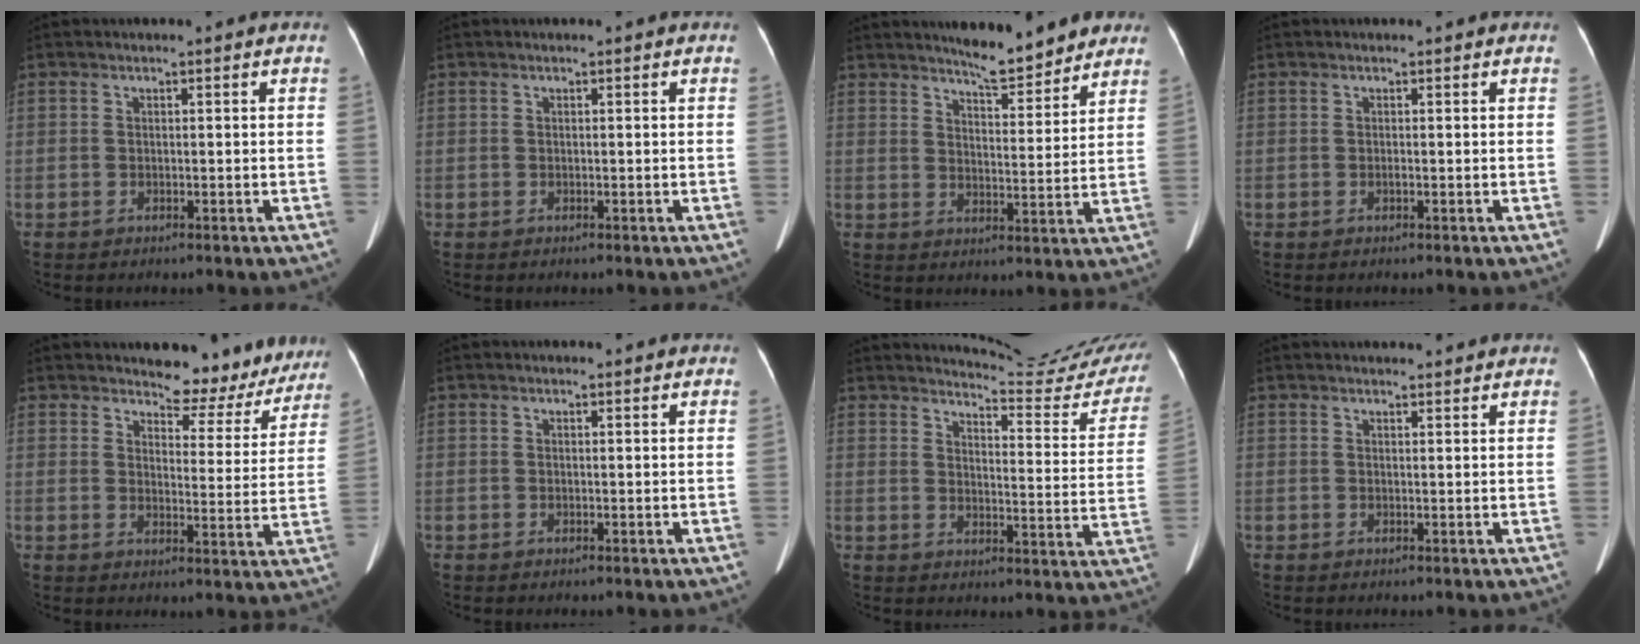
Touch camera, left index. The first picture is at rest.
{"total": 0.0}
{"total": 8.8, "force": [8.0, 1.5, 3.4], "torque": [-0.048, -0.005, 0.109]}
{"total": 0.0}
{"total": 10.5, "force": [9.8, 3.2, 2.0], "torque": [-0.007, -0.025, 0.103]}
{"total": 1.7, "force": [1.6, 0.4, 0.4], "torque": [-0.013, 0.006, 0.017]}
{"total": 17.5, "force": [17.3, 0.5, 2.8], "torque": [-0.027, -0.115, 0.186]}
{"total": 5.5, "force": [5.3, 0.9, 1.4], "torque": [-0.014, 0.019, 0.059]}